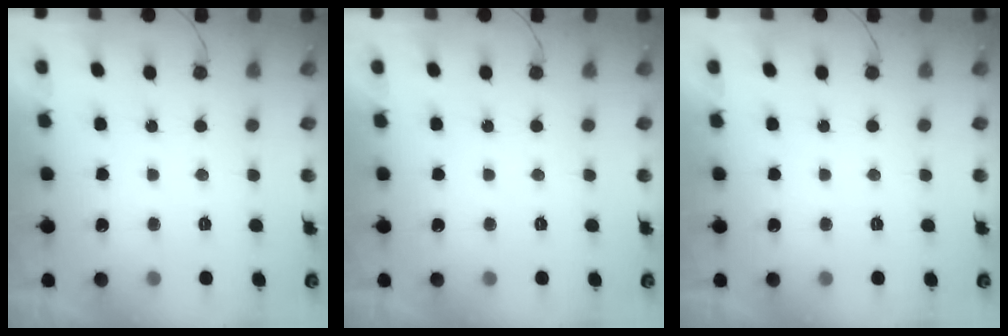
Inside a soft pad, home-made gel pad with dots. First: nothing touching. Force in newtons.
{"total": 0.0}
{"total": 0.0}